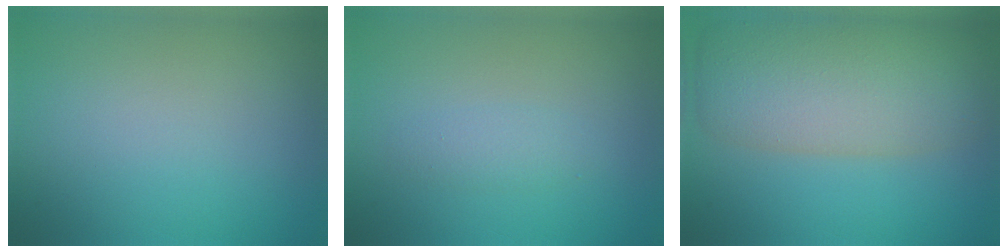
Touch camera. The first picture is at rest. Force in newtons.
{"total": 1.4, "press": 1.4, "slide": 0.1}
{"total": 9.7, "press": 9.7, "slide": 0.6}